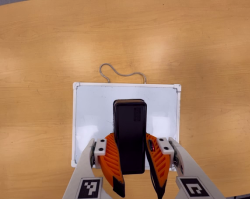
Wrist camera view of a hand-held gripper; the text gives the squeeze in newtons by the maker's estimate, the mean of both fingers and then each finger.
{"total": 10.0, "left": 7.9, "right": 12.2}